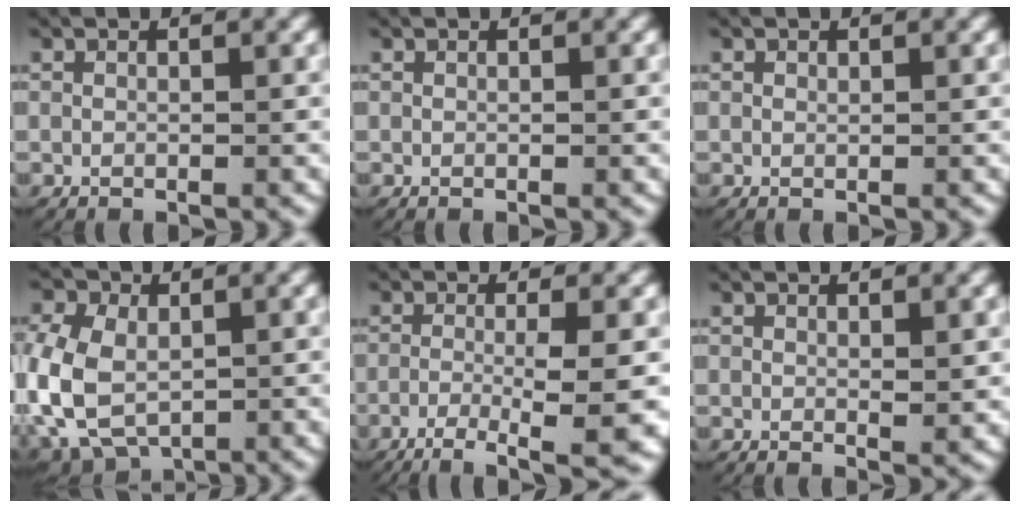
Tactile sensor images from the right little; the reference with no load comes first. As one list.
[{"total": 0.0}, {"total": 0.0}, {"total": 9.7, "force": [-2.1, 8.1, 4.9], "torque": [-0.148, -0.045, -0.018]}, {"total": 9.0, "force": [-6.9, 1.6, 5.5], "torque": [-0.089, -0.037, -0.091]}, {"total": 0.7, "force": [0.3, 0.1, 0.7], "torque": [-0.007, -0.009, 0.007]}]